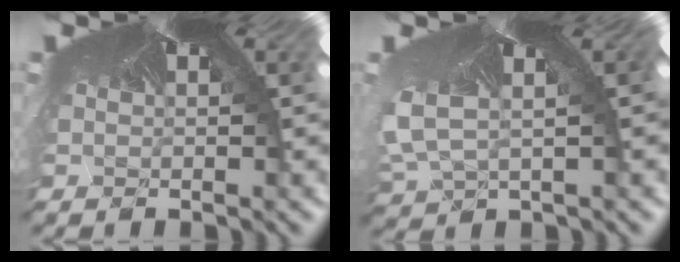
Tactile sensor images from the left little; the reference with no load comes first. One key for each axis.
{"total": 2.9, "fx": -2.8, "fy": 0.2, "fz": -0.9, "tx": -0.036, "ty": -0.049, "tz": -0.006}